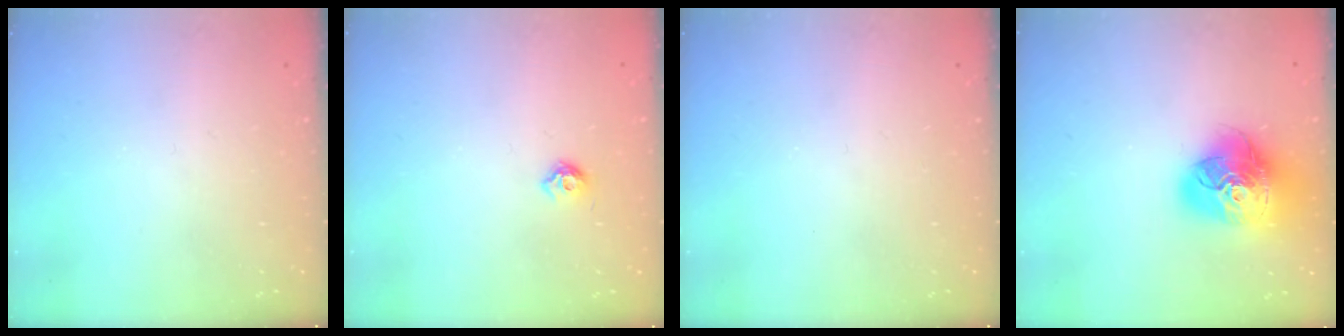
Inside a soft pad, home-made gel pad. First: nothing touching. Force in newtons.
{"total": 5.6, "press": 5.5, "slide": 1.0}
{"total": 0.0}
{"total": 21.4, "press": 21.3, "slide": 2.3}